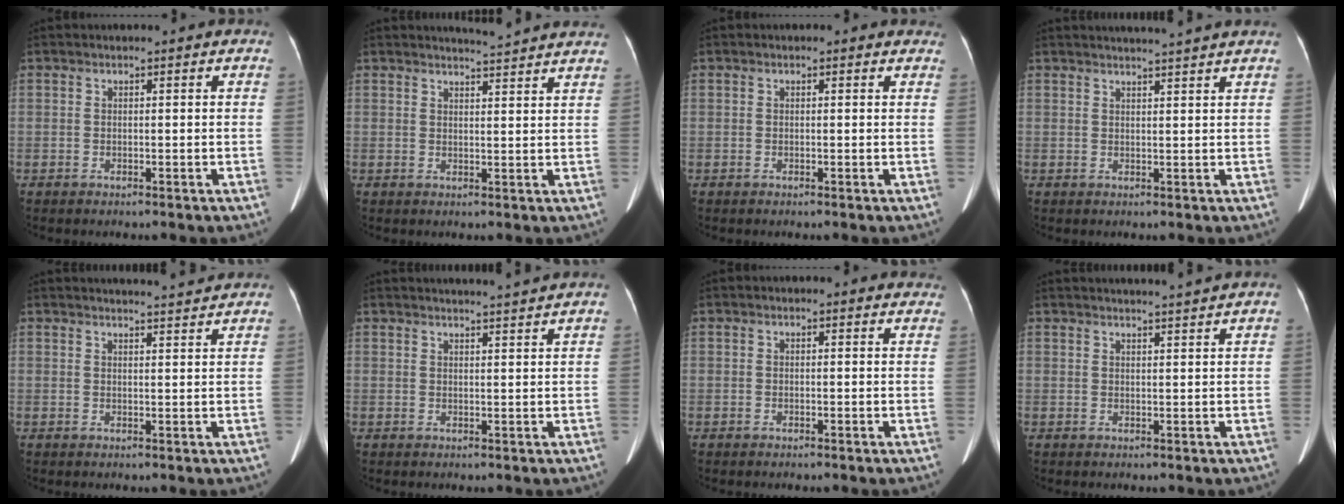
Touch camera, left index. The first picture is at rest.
{"total": 5.9, "force": [5.7, -0.6, 1.3], "torque": [-0.024, 0.004, 0.061]}
{"total": 0.6, "force": [0.4, 0.4, 0.1], "torque": [-0.002, -0.003, -0.006]}
{"total": 6.2, "force": [5.7, -1.2, 2.2], "torque": [-0.026, 0.011, 0.064]}
{"total": 6.2, "force": [6.0, -0.5, 1.3], "torque": [-0.020, 0.006, 0.070]}
{"total": 6.1, "force": [5.7, -1.2, 1.7], "torque": [-0.023, 0.004, 0.068]}
{"total": 1.5, "force": [1.3, 0.7, 0.2], "torque": [-0.002, -0.005, -0.004]}
{"total": 5.2, "force": [4.8, -1.2, 1.5], "torque": [-0.019, 0.005, 0.058]}